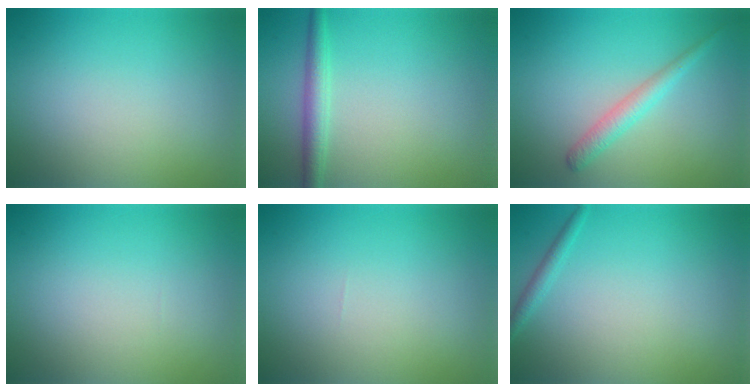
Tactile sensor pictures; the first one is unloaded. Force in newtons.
{"total": 2.3, "press": 2.3, "slide": 0.1}
{"total": 2.2, "press": 2.2, "slide": 0.0}
{"total": 0.0}
{"total": 0.0}
{"total": 1.1, "press": 1.1, "slide": 0.0}